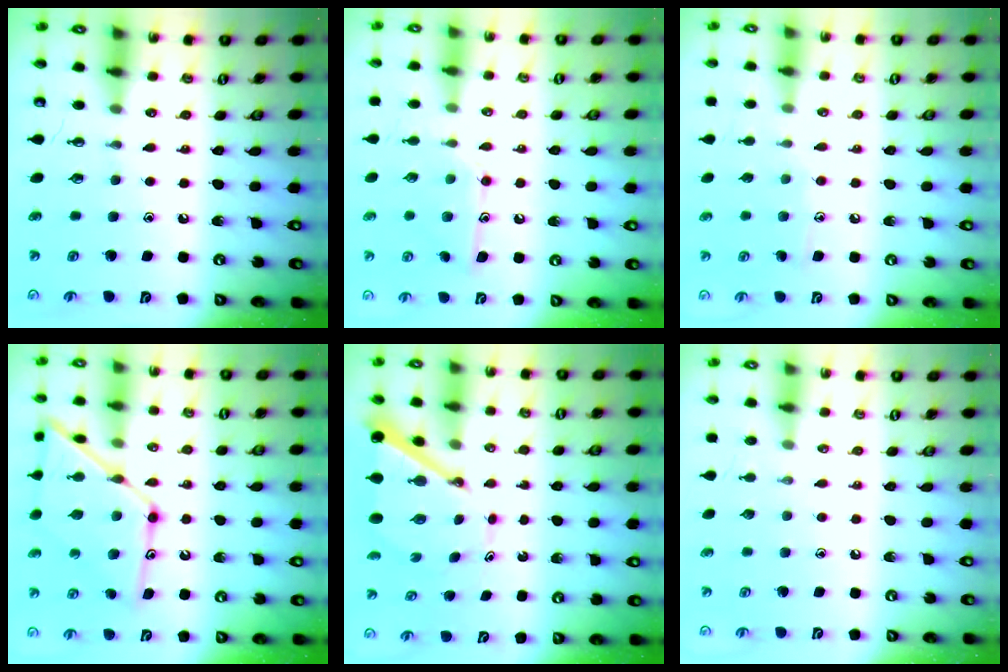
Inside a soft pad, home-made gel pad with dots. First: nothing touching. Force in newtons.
{"total": 11.1, "press": 11.1, "slide": 0.4}
{"total": 5.7, "press": 5.7, "slide": 0.4}
{"total": 17.0, "press": 16.9, "slide": 1.4}
{"total": 7.8, "press": 7.8, "slide": 0.7}
{"total": 0.0}